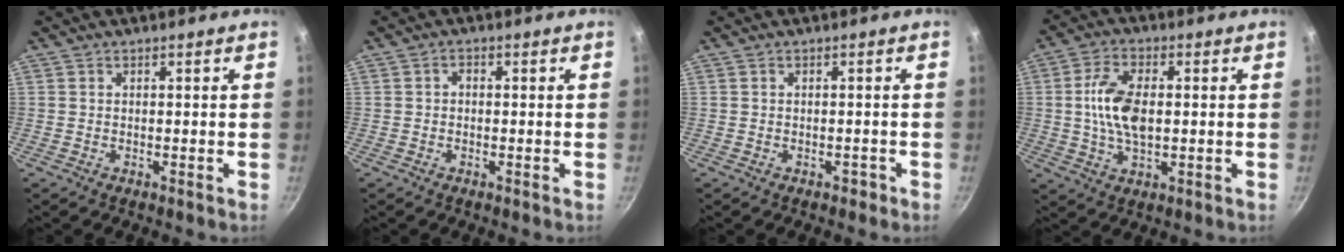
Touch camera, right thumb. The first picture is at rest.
{"total": 1.2, "force": [-0.2, 0.9, 0.7], "torque": [-0.013, 0.008, -0.003]}
{"total": 1.1, "force": [-0.7, 0.7, 0.4], "torque": [0.004, 0.015, -0.001]}
{"total": 9.8, "force": [0.4, 5.3, 8.3], "torque": [-0.156, 0.011, 0.005]}